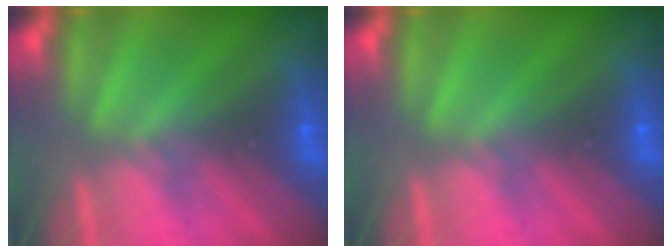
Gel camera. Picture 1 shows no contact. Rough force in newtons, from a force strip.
{"total": 0.0}